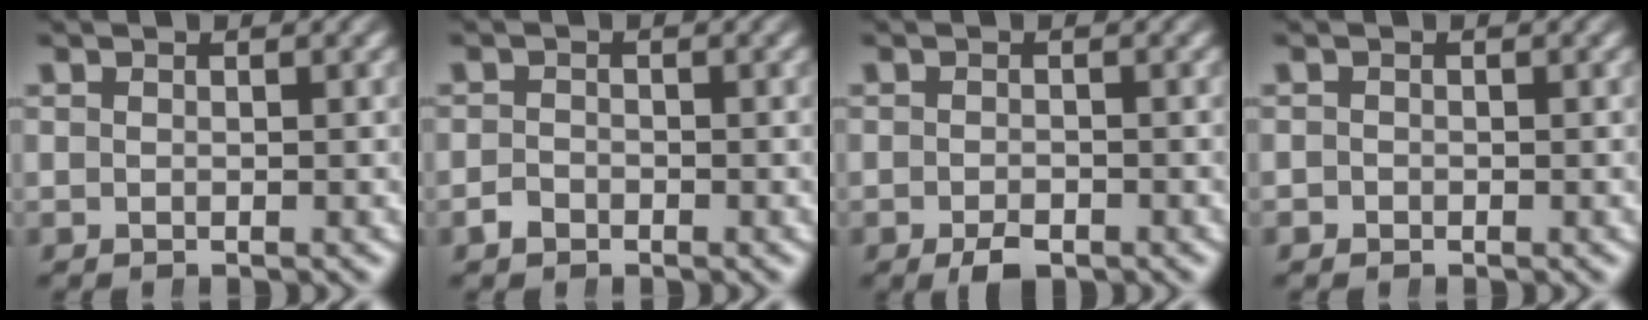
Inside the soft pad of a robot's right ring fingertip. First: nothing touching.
{"total": 1.2, "force": [-1.1, 0.5, 0.1], "torque": [-0.004, -0.009, -0.016]}
{"total": 1.9, "force": [-1.5, 0.7, 1.0], "torque": [-0.015, -0.010, -0.024]}
{"total": 0.8, "force": [-0.6, 0.5, -0.2], "torque": [0.004, -0.007, -0.009]}